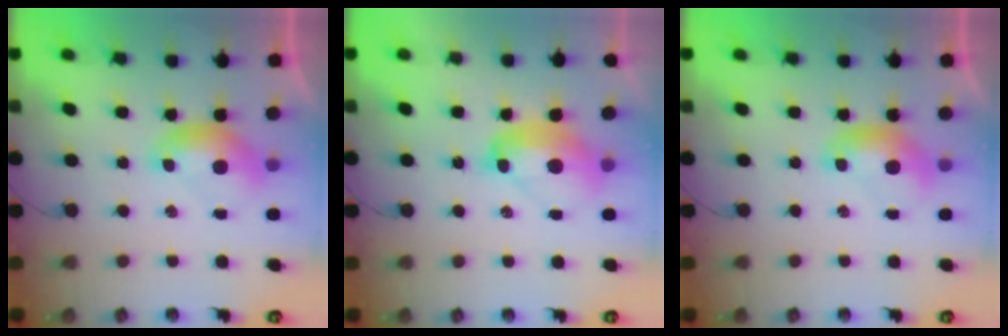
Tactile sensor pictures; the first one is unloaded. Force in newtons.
{"total": 4.8, "press": 4.7, "slide": 0.7}
{"total": 0.0}